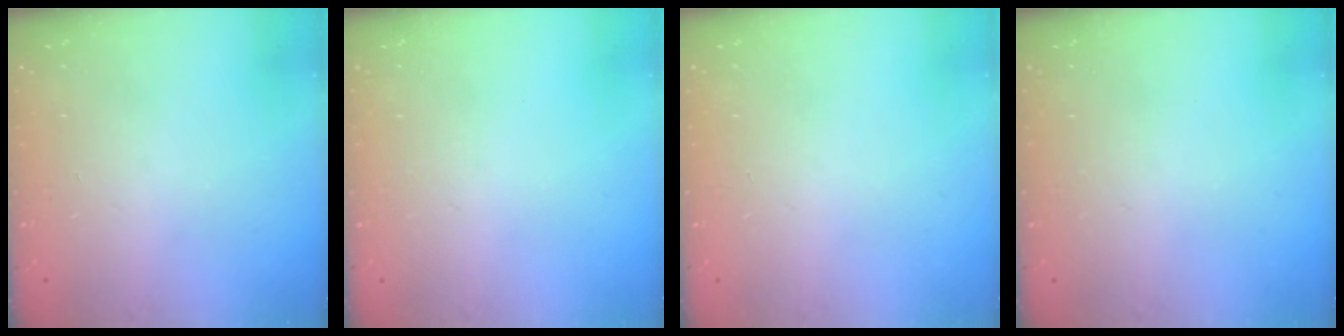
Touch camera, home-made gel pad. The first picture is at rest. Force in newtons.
{"total": 0.0}
{"total": 0.0}
{"total": 0.0}